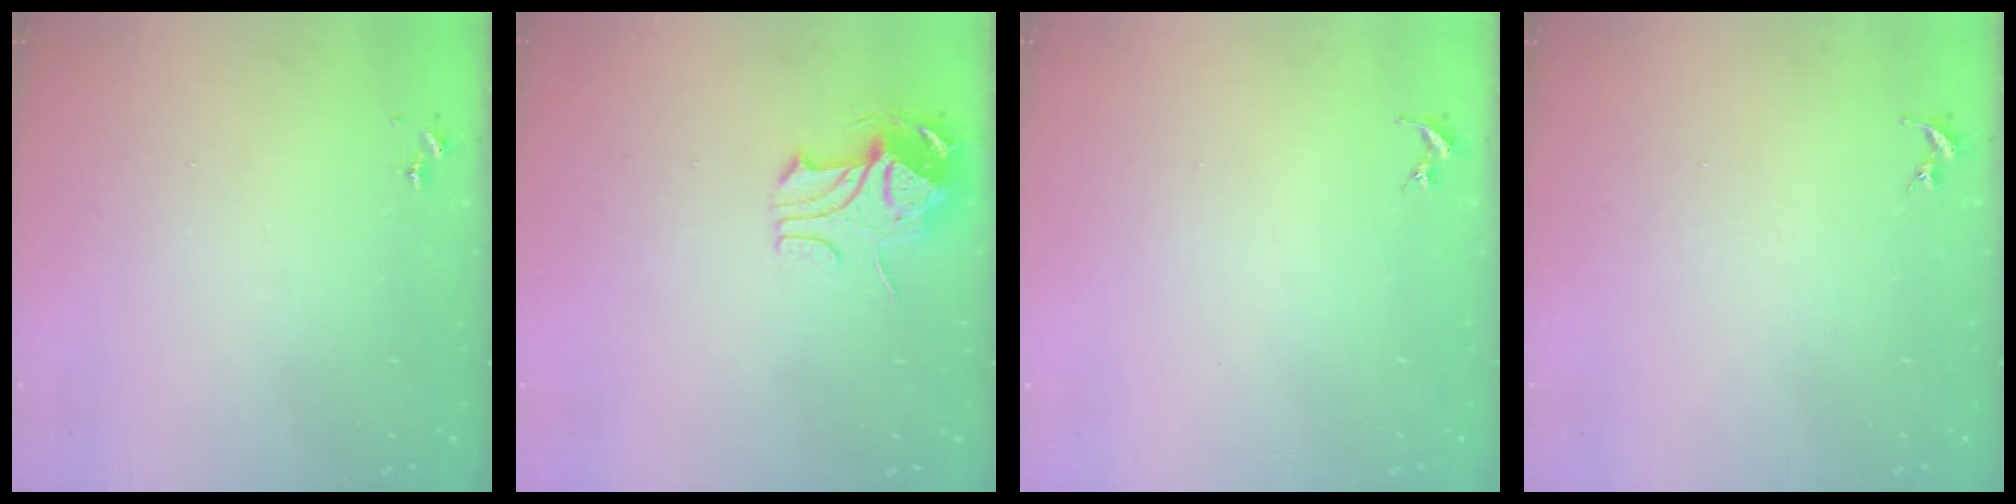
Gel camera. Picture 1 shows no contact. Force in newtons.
{"total": 10.0, "press": 9.9, "slide": 0.6}
{"total": 0.0}
{"total": 0.0}